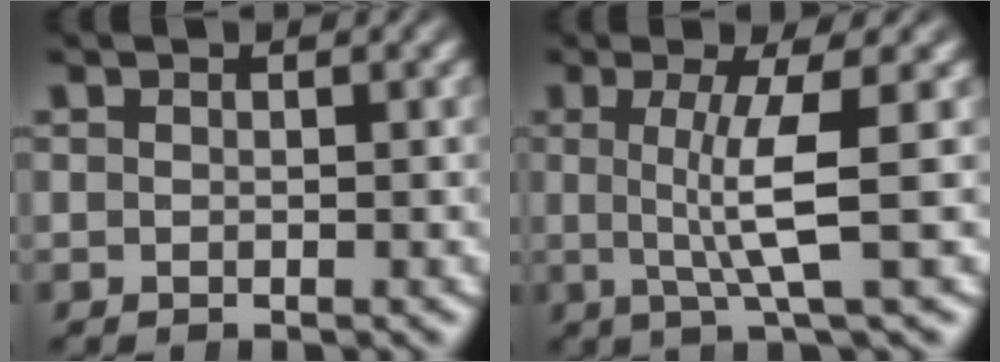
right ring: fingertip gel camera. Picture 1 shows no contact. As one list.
[{"total": 4.6, "force": [0.4, -0.3, 4.5], "torque": [-0.086, -0.008, 0.011]}]